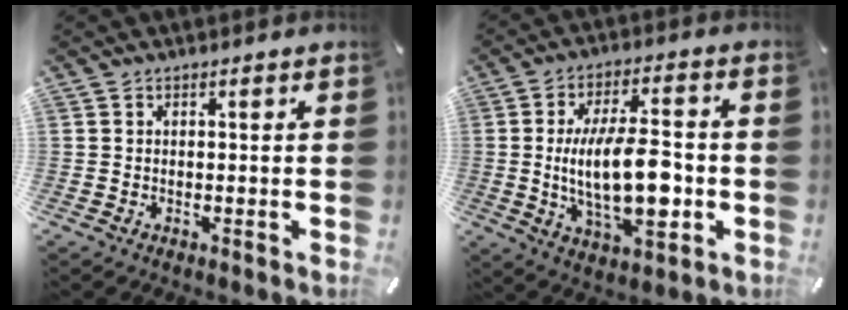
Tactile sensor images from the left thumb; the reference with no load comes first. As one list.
[{"total": 18.0, "force": [-2.0, 7.8, 16.1], "torque": [-0.291, -0.008, -0.036]}]